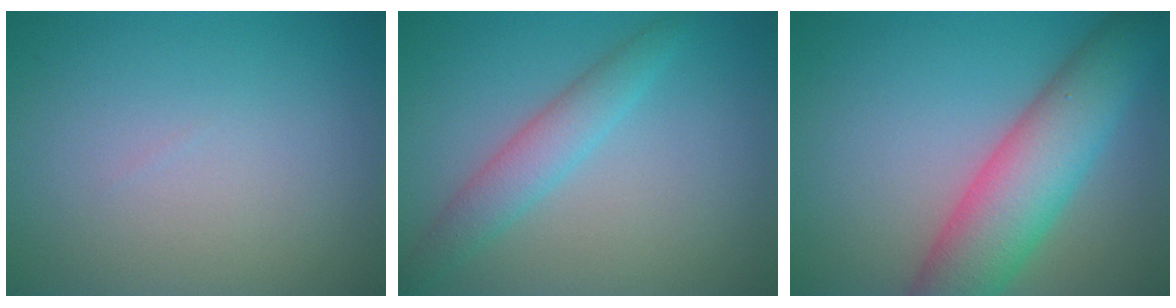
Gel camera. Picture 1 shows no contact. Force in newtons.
{"total": 3.0, "press": 3.0, "slide": 0.1}
{"total": 8.2, "press": 8.2, "slide": 0.3}